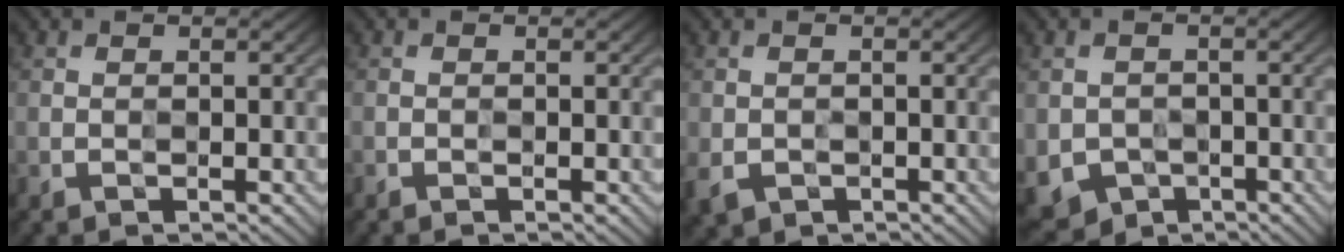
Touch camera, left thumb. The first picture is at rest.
{"total": 0.7, "force": [-0.6, 0.0, 0.3], "torque": [-0.003, -0.003, -0.011]}
{"total": 2.4, "force": [-0.7, 2.1, 0.8], "torque": [-0.026, -0.013, -0.015]}
{"total": 3.7, "force": [-1.5, 3.2, 0.9], "torque": [-0.033, -0.017, -0.025]}